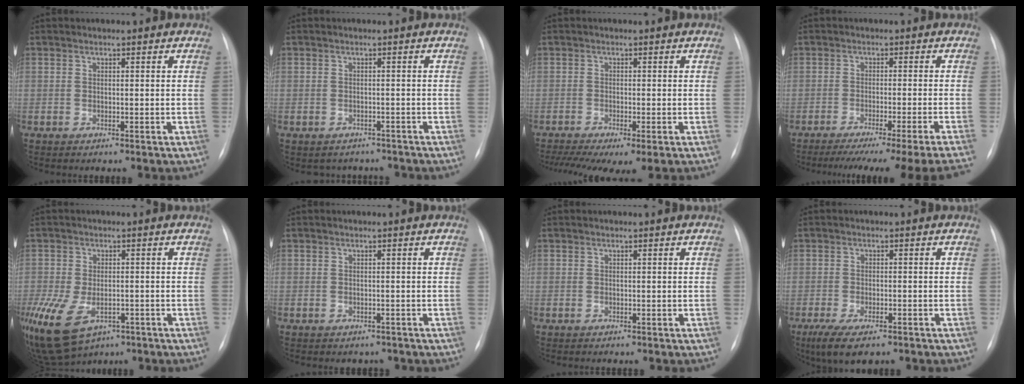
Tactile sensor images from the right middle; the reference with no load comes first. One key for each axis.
{"total": 3.9, "fx": -3.3, "fy": 2.0, "fz": 0.0, "tx": 0.000, "ty": 0.015, "tz": -0.038}
{"total": 8.9, "fx": -5.9, "fy": 2.1, "fz": 6.4, "tx": -0.110, "ty": -0.017, "tz": -0.096}
{"total": 15.9, "fx": -13.7, "fy": -2.7, "fz": 7.6, "tx": -0.069, "ty": -0.046, "tz": -0.187}
{"total": 18.2, "fx": -8.4, "fy": 12.0, "fz": 10.9, "tx": -0.298, "ty": -0.025, "tz": -0.124}
{"total": 1.7, "fx": -1.3, "fy": 1.0, "fz": 0.2, "tx": -0.005, "ty": 0.002, "tz": -0.015}
{"total": 0.0}
{"total": 6.6, "fx": -4.4, "fy": 2.1, "fz": 4.4, "tx": -0.079, "ty": -0.015, "tz": -0.069}